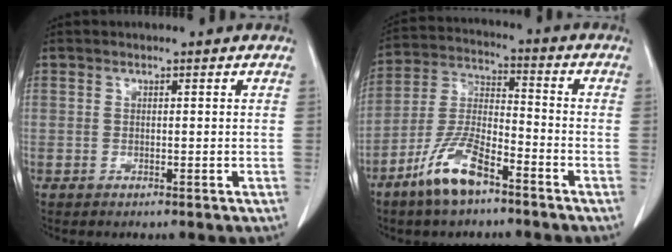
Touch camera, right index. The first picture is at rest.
{"total": 10.7, "force": [-7.0, 3.0, 7.6], "torque": [-0.165, -0.006, -0.136]}